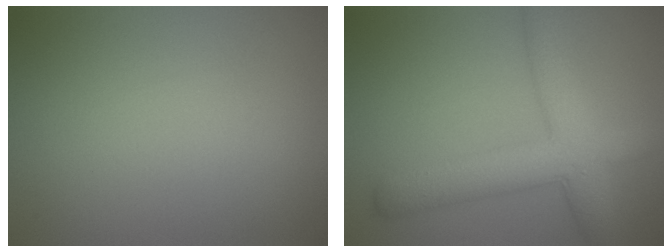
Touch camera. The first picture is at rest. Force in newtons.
{"total": 6.6, "press": 6.6, "slide": 0.2}